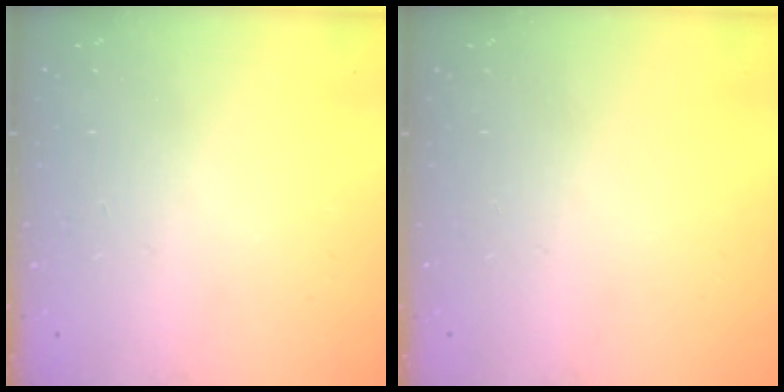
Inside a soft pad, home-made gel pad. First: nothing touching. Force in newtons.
{"total": 0.0}